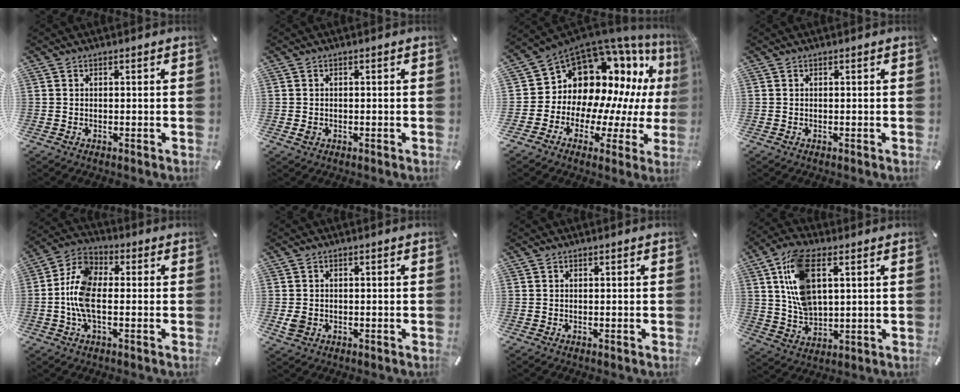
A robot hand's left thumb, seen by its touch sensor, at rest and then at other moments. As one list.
[{"total": 1.2, "force": [-0.3, 1.0, 0.6], "torque": [-0.010, 0.003, -0.006]}, {"total": 15.5, "force": [8.0, 12.0, 5.9], "torque": [-0.081, -0.097, 0.166]}, {"total": 0.0}, {"total": 9.9, "force": [-1.5, 5.5, 8.1], "torque": [-0.183, 0.000, -0.029]}, {"total": 2.9, "force": [-0.5, 2.5, 1.3], "torque": [-0.022, -0.001, -0.012]}, {"total": 0.0}, {"total": 12.9, "force": [4.3, 7.1, 10.0], "torque": [-0.229, 0.003, 0.077]}]